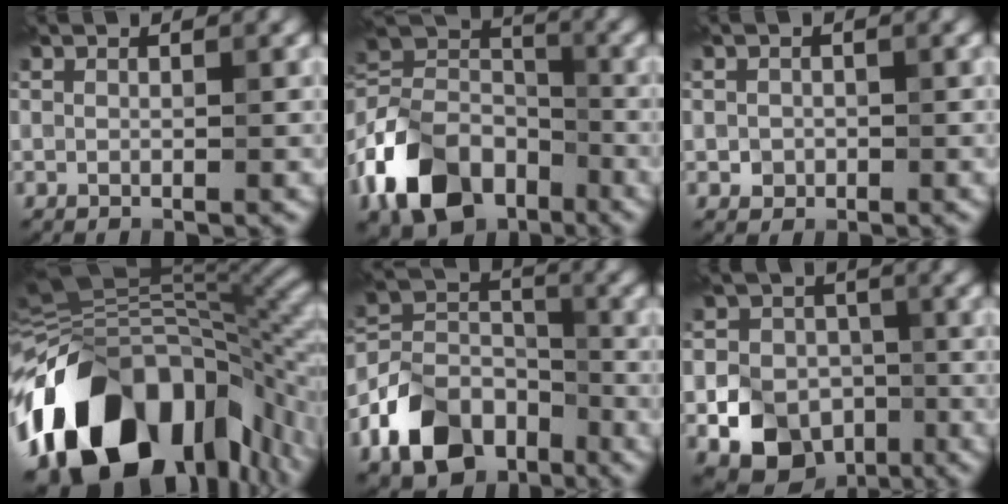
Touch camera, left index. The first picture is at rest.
{"total": 11.2, "force": [-5.4, 7.5, 6.4], "torque": [-0.131, 0.013, -0.125]}
{"total": 1.1, "force": [-0.2, 1.0, 0.3], "torque": [0.000, -0.003, -0.006]}
{"total": 16.1, "force": [-6.5, 9.6, 11.1], "torque": [-0.199, 0.003, -0.112]}
{"total": 9.4, "force": [-5.1, 6.2, 4.9], "torque": [-0.090, 0.001, -0.108]}
{"total": 9.3, "force": [-4.1, 7.6, 3.4], "torque": [-0.035, -0.020, -0.090]}